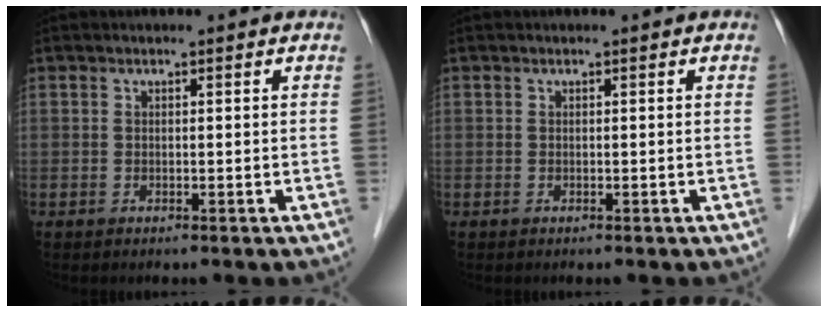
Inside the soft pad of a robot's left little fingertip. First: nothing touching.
{"total": 0.0}